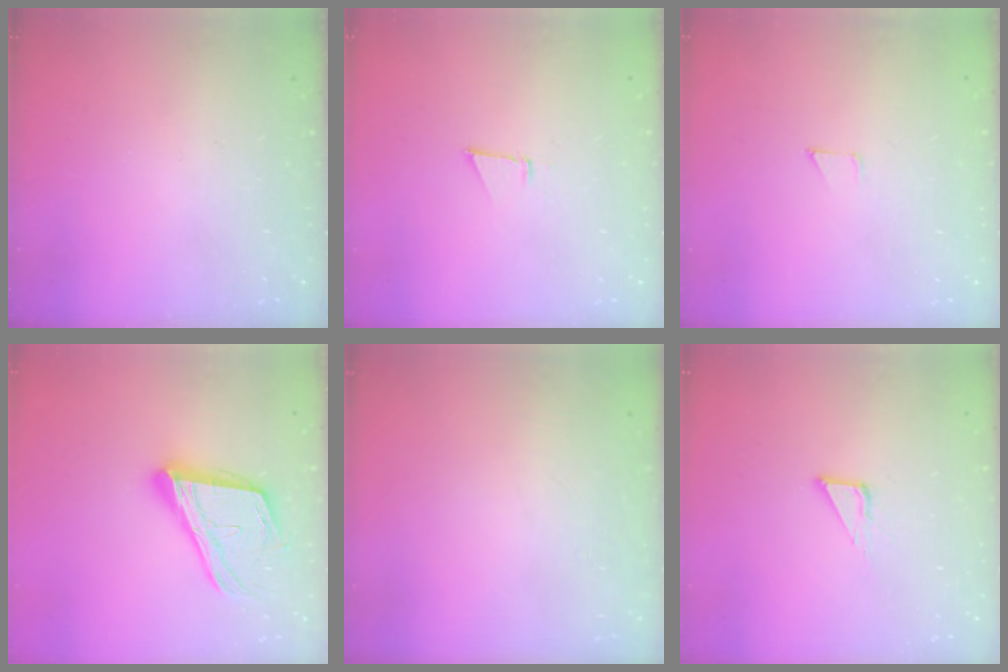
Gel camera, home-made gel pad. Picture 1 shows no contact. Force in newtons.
{"total": 2.7, "press": 2.6, "slide": 0.8}
{"total": 2.8, "press": 2.8, "slide": 0.2}
{"total": 20.2, "press": 19.7, "slide": 4.4}
{"total": 1.6, "press": 1.6, "slide": 0.1}
{"total": 4.7, "press": 4.7, "slide": 0.2}